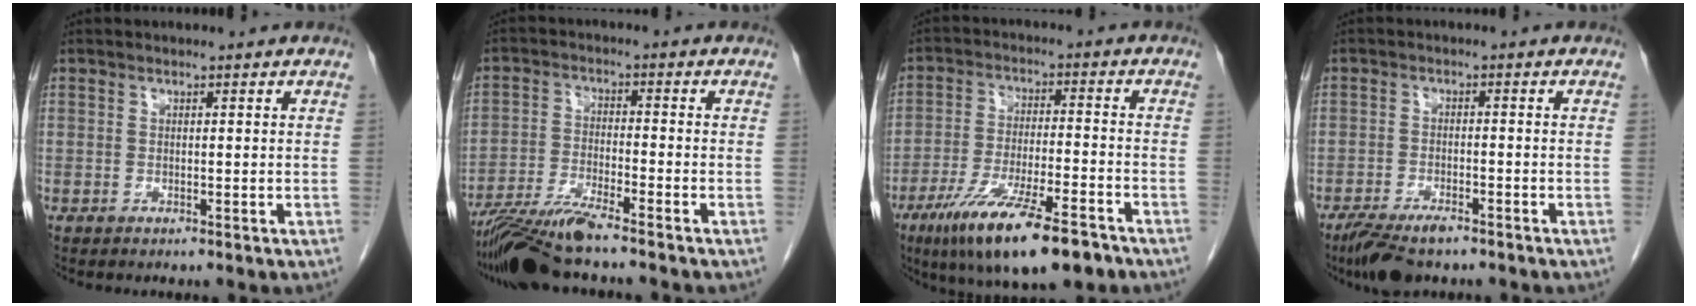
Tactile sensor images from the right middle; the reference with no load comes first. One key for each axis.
{"total": 8.7, "fx": -7.6, "fy": -0.7, "fz": 4.3, "tx": -0.074, "ty": -0.024, "tz": -0.138}
{"total": 15.4, "fx": -10.0, "fy": 2.5, "fz": 11.4, "tx": -0.191, "ty": -0.030, "tz": -0.168}
{"total": 6.5, "fx": -5.0, "fy": 1.8, "fz": 3.8, "tx": -0.068, "ty": -0.010, "tz": -0.086}